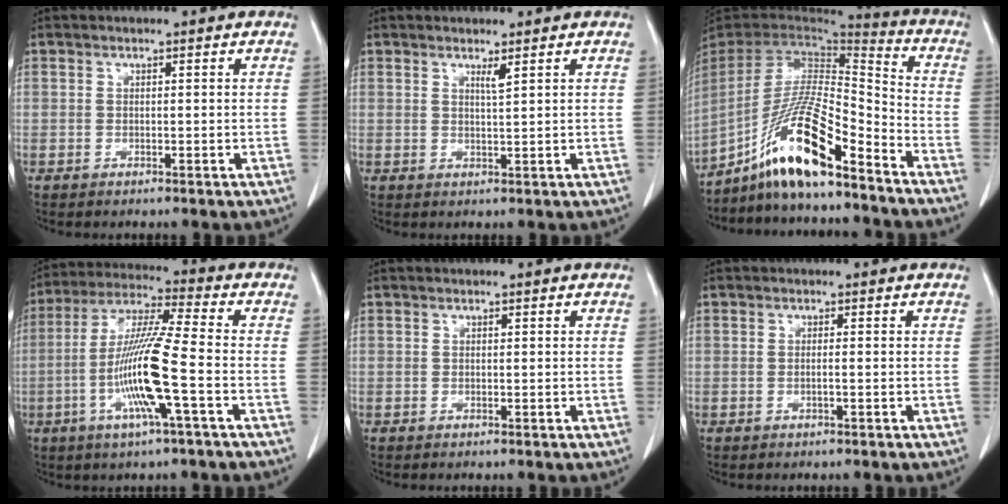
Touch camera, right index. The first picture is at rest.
{"total": 1.4, "force": [0.9, -0.3, 1.0], "torque": [-0.019, -0.010, 0.017]}
{"total": 16.1, "force": [-11.0, 1.7, 11.6], "torque": [-0.227, -0.004, -0.201]}
{"total": 13.3, "force": [-3.5, -0.2, 12.8], "torque": [-0.258, -0.006, -0.075]}
{"total": 0.0}
{"total": 0.7, "force": [-0.2, 0.0, 0.7], "torque": [-0.015, 0.000, -0.003]}